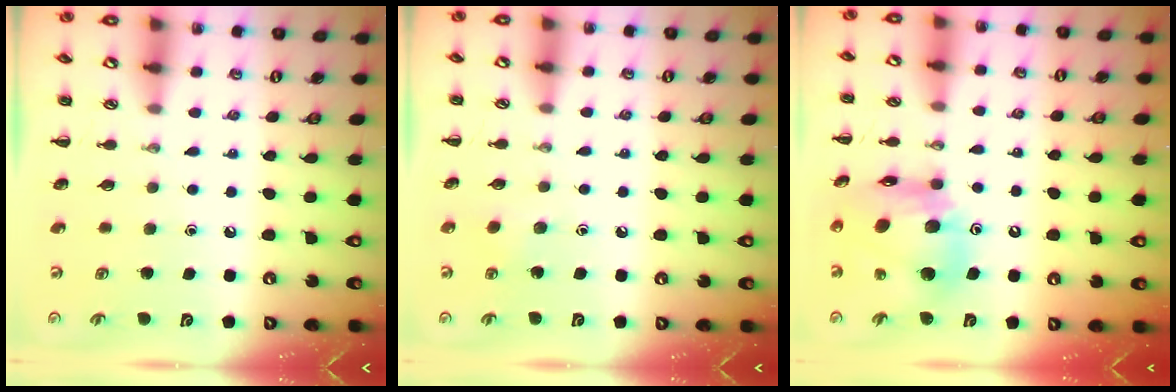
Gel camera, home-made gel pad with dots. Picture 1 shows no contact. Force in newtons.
{"total": 5.8, "press": 5.7, "slide": 1.3}
{"total": 15.1, "press": 14.7, "slide": 3.6}